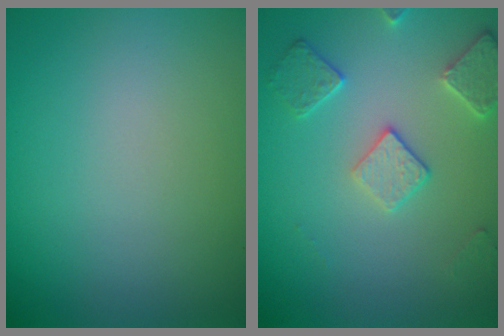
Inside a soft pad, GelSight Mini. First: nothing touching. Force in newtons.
{"total": 2.9, "press": 2.9, "slide": 0.1}